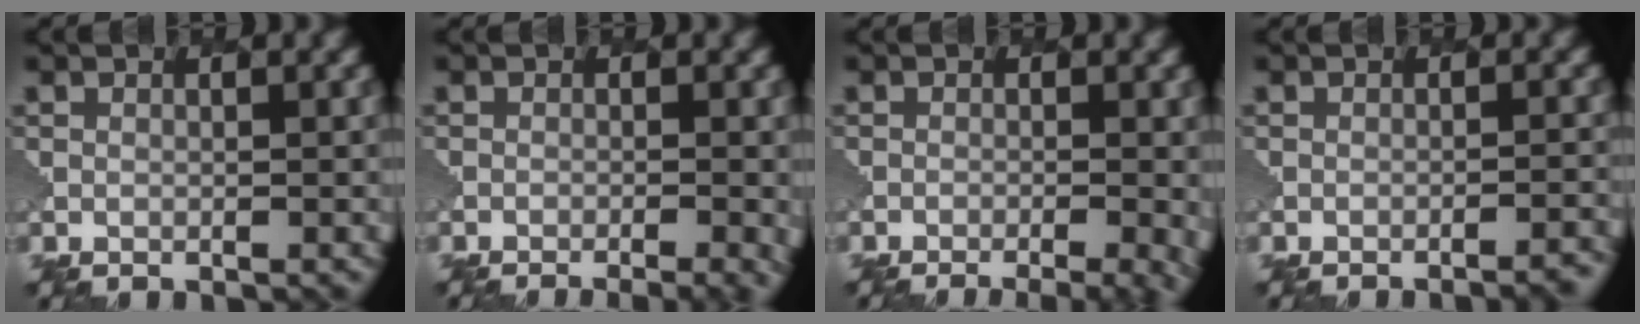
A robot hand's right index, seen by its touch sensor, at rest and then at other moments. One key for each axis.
{"total": 4.7, "fx": -2.4, "fy": 1.8, "fz": 3.6, "tx": -0.027, "ty": 0.004, "tz": -0.026}
{"total": 6.5, "fx": -3.3, "fy": 2.6, "fz": 4.9, "tx": -0.035, "ty": -0.002, "tz": -0.035}
{"total": 3.4, "fx": -3.0, "fy": 0.7, "fz": 1.2, "tx": 0.001, "ty": 0.020, "tz": -0.042}